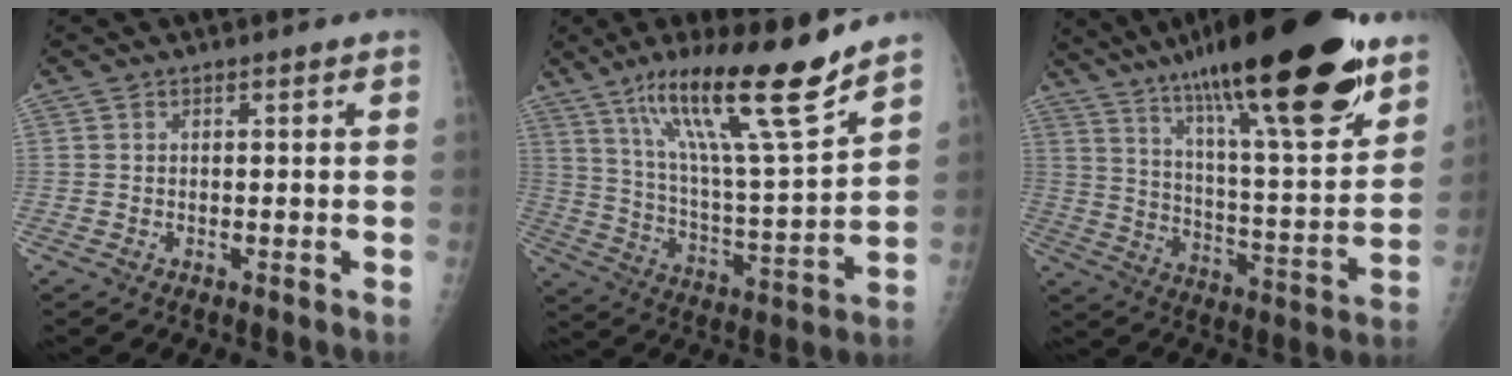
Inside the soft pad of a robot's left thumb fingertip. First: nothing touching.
{"total": 20.2, "force": [14.0, 1.6, 14.5], "torque": [-0.222, -0.071, 0.244]}
{"total": 30.7, "force": [20.2, 6.1, 22.4], "torque": [-0.338, -0.055, 0.326]}